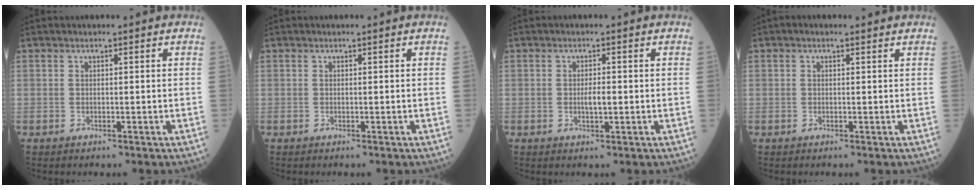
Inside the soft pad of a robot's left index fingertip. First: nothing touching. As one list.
[{"total": 0.0}, {"total": 1.9, "force": [-0.2, 0.5, 1.9], "torque": [-0.035, 0.001, -0.002]}, {"total": 0.8, "force": [0.4, 0.4, 0.5], "torque": [-0.013, 0.007, 0.002]}]